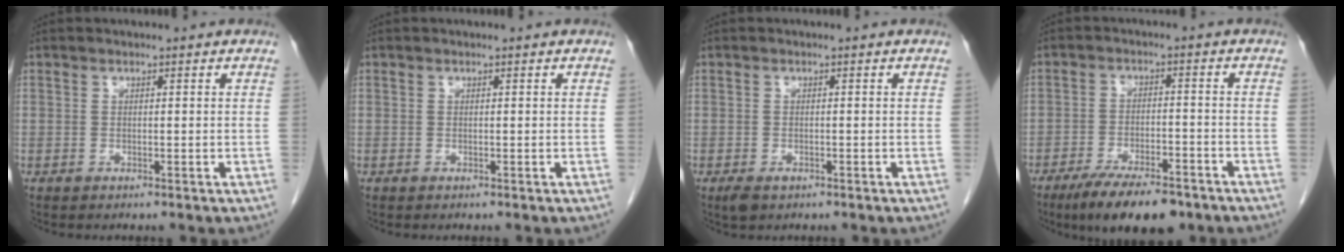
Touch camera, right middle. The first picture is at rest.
{"total": 0.0}
{"total": 2.0, "force": [-1.2, 1.0, 1.3], "torque": [-0.029, -0.003, -0.013]}
{"total": 11.5, "force": [-8.5, 3.4, 6.9], "torque": [-0.105, -0.012, -0.136]}